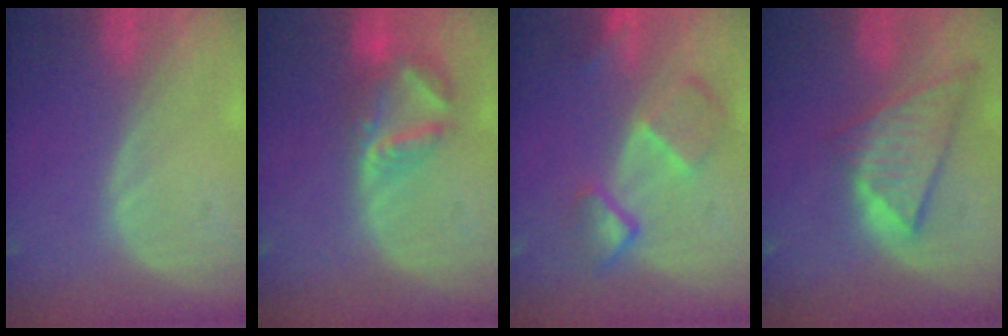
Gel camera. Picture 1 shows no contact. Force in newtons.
{"total": 6.9, "press": 6.4, "slide": 2.5}
{"total": 7.7, "press": 6.7, "slide": 3.9}
{"total": 9.0, "press": 7.8, "slide": 4.3}